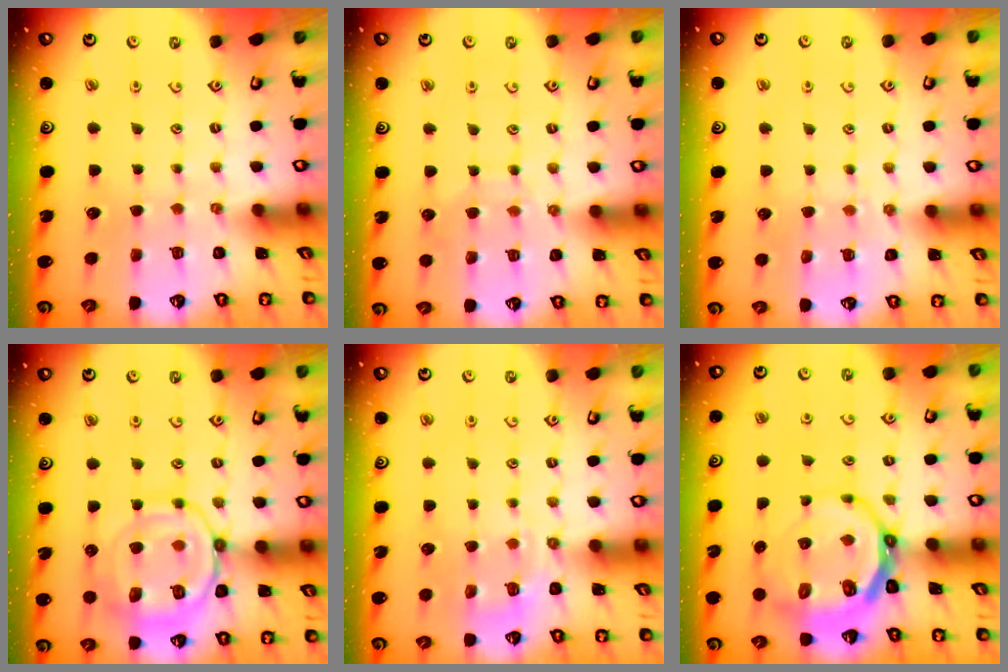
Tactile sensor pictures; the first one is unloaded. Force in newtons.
{"total": 6.8, "press": 6.8, "slide": 0.6}
{"total": 5.9, "press": 5.9, "slide": 0.6}
{"total": 13.9, "press": 13.8, "slide": 1.5}
{"total": 5.5, "press": 5.3, "slide": 1.5}
{"total": 10.7, "press": 10.0, "slide": 3.8}